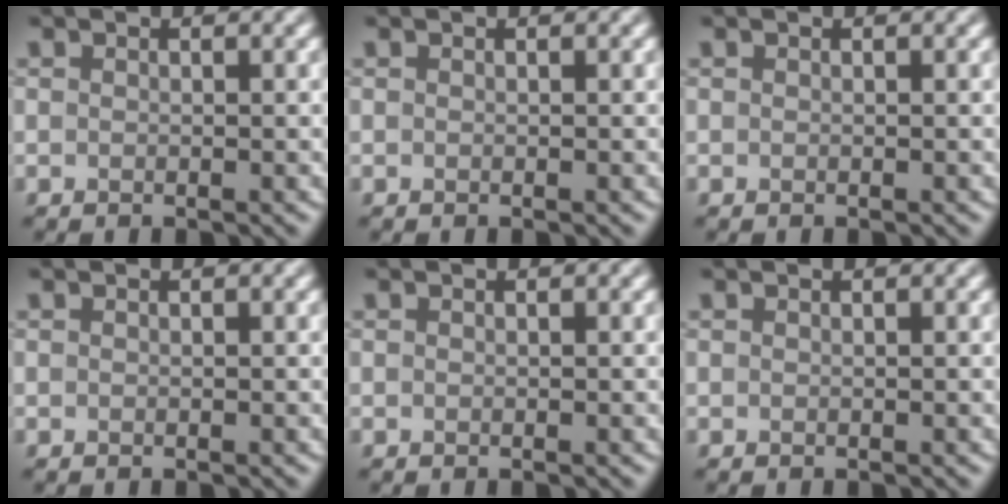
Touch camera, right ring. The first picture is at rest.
{"total": 0.0}
{"total": 0.0}
{"total": 0.0}
{"total": 0.0}
{"total": 0.0}